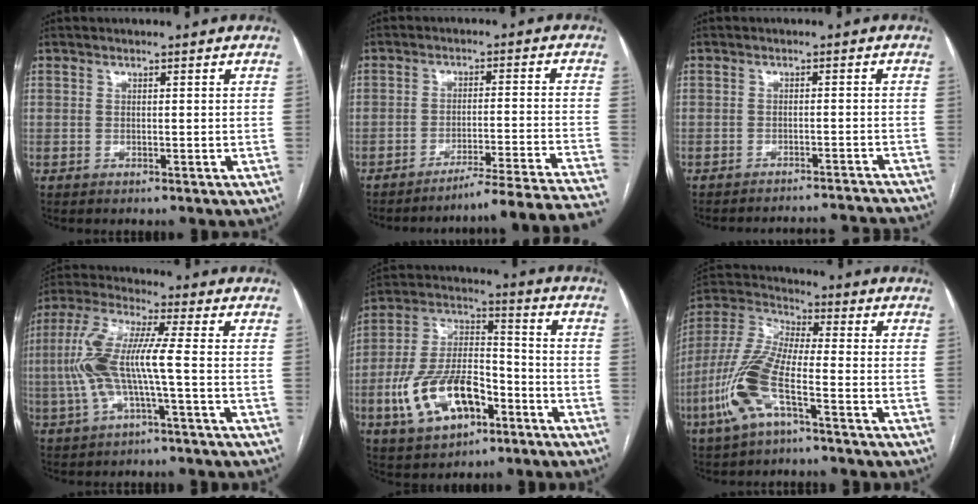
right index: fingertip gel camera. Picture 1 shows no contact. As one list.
[{"total": 19.7, "force": [-18.4, -3.3, 6.4], "torque": [-0.028, -0.020, -0.240]}, {"total": 11.0, "force": [-10.9, -0.2, 1.0], "torque": [-0.005, 0.015, -0.129]}, {"total": 10.7, "force": [-1.4, 1.2, 10.5], "torque": [-0.236, 0.022, -0.032]}, {"total": 15.3, "force": [-6.1, 7.4, 11.9], "torque": [-0.247, 0.014, -0.103]}, {"total": 12.8, "force": [-5.2, 3.2, 11.3], "torque": [-0.258, 0.001, -0.104]}]